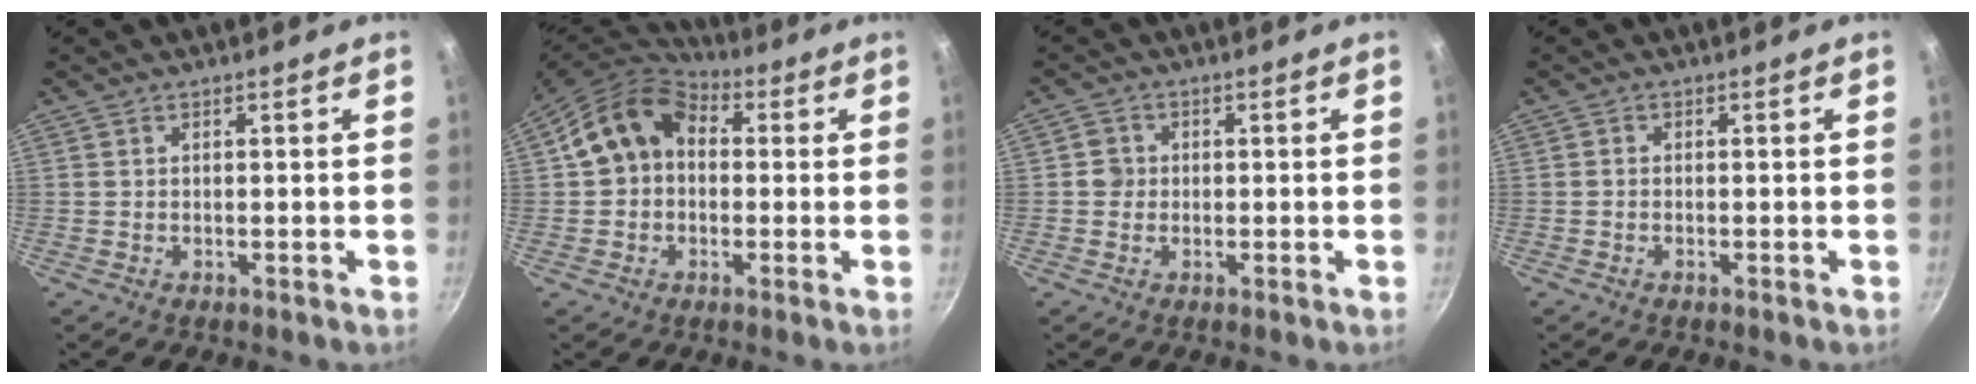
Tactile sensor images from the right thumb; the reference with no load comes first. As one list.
[{"total": 12.8, "force": [1.6, 10.0, 7.9], "torque": [-0.111, 0.033, 0.010]}, {"total": 2.7, "force": [0.1, 2.6, 0.7], "torque": [0.003, 0.008, -0.003]}, {"total": 0.6, "force": [-0.4, 0.2, 0.4], "torque": [-0.012, 0.003, -0.011]}]